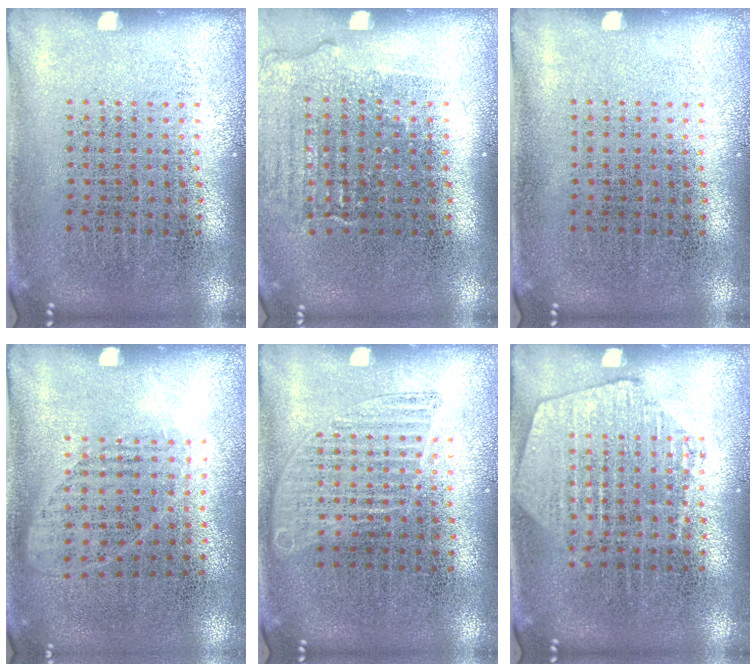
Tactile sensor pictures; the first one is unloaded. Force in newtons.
{"total": 1.1, "press": 1.1, "slide": 0.3}
{"total": 0.0}
{"total": 0.9, "press": 0.8, "slide": 0.5}
{"total": 1.4, "press": 1.4, "slide": 0.1}
{"total": 2.0, "press": 2.0, "slide": 0.3}